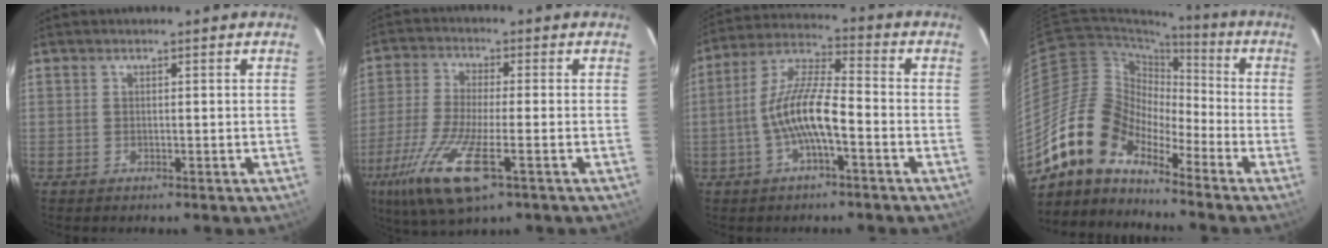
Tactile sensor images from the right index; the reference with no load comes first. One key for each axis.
{"total": 14.6, "fx": -6.8, "fy": 3.6, "fz": 12.4, "tx": -0.263, "ty": -0.040, "tz": -0.134}
{"total": 10.5, "fx": -3.3, "fy": 2.2, "fz": 9.8, "tx": -0.206, "ty": 0.010, "tz": -0.065}
{"total": 13.6, "fx": -10.8, "fy": 6.3, "fz": 5.3, "tx": -0.093, "ty": 0.020, "tz": -0.216}